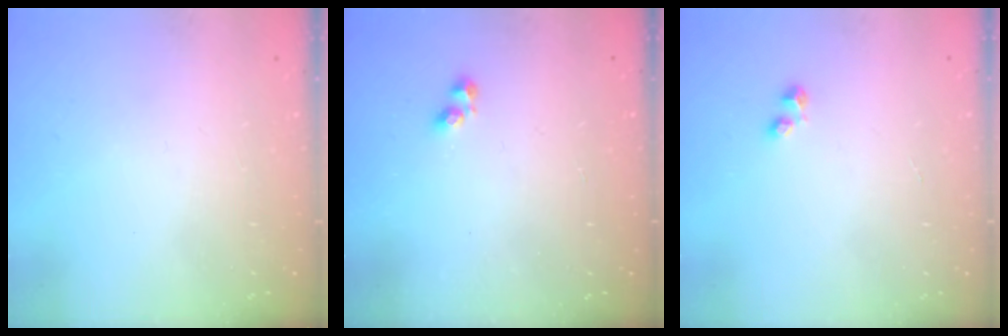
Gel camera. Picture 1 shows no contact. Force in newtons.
{"total": 1.9, "press": 1.9, "slide": 0.3}
{"total": 2.4, "press": 2.4, "slide": 0.4}